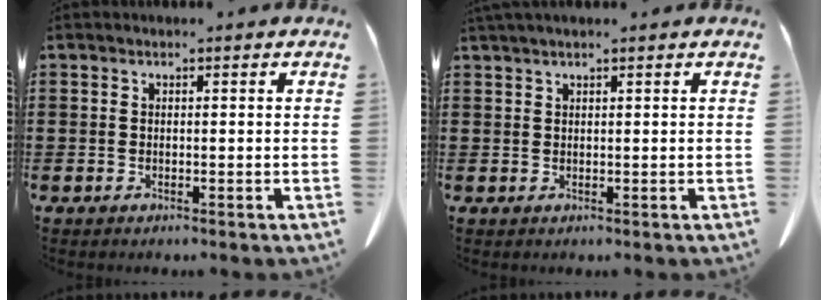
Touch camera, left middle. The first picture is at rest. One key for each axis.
{"total": 1.1, "fx": 0.9, "fy": 0.0, "fz": 0.6, "tx": -0.013, "ty": -0.002, "tz": 0.019}